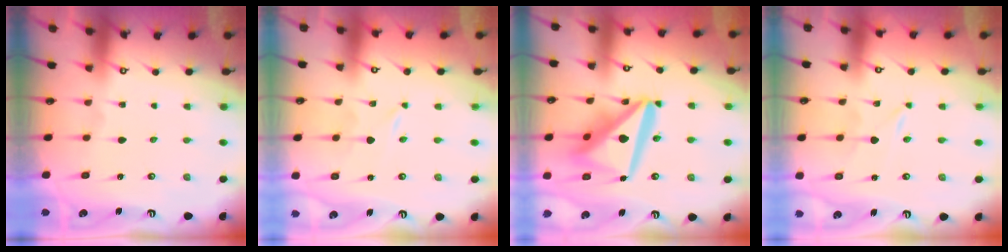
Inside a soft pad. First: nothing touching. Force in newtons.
{"total": 0.0}
{"total": 19.9, "press": 19.7, "slide": 2.3}
{"total": 0.0}